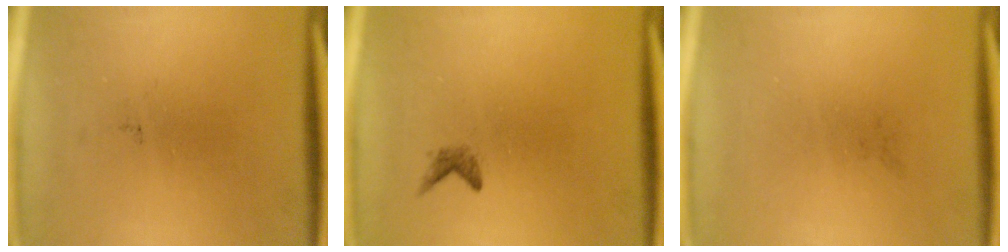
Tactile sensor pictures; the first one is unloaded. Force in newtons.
{"total": 0.9}
{"total": 0.0}